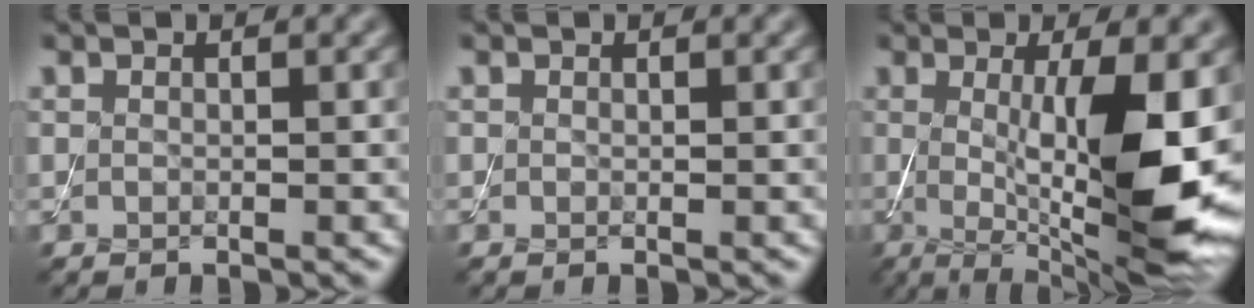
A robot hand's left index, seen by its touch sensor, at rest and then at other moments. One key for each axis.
{"total": 0.0}
{"total": 12.5, "fx": -0.3, "fy": 3.1, "fz": 12.1, "tx": -0.181, "ty": -0.020, "tz": 0.004}